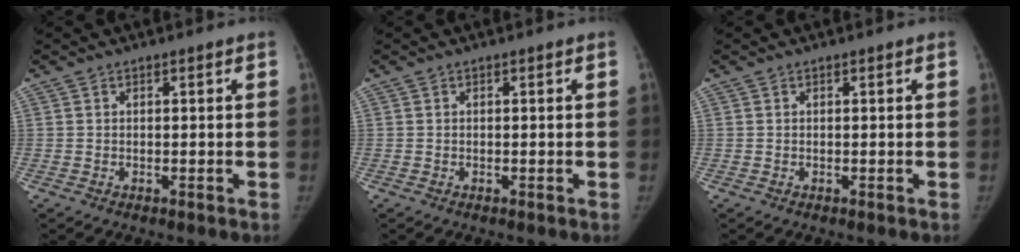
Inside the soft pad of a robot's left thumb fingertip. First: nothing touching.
{"total": 0.0}
{"total": 0.0}